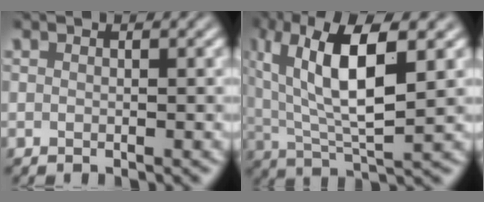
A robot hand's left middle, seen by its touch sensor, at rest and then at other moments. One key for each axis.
{"total": 9.4, "fx": 2.9, "fy": 3.0, "fz": 8.4, "tx": -0.152, "ty": 0.002, "tz": 0.051}